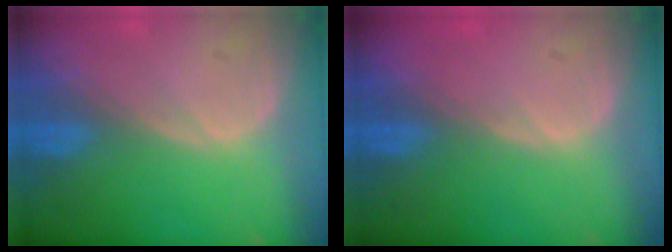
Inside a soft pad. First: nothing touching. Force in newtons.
{"total": 0.5, "press": 0.0, "slide": 0.5}